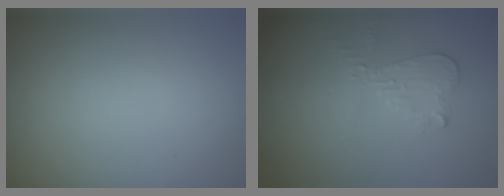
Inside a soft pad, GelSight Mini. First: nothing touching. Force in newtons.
{"total": 2.1, "press": 2.1, "slide": 0.2}